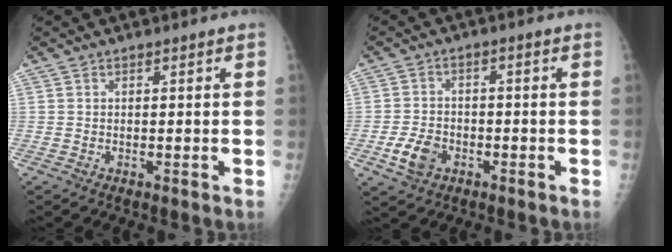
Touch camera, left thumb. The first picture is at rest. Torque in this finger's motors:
{"motor_torque": [0.73, 0.67, 0.09, -0.03, 0.00]}